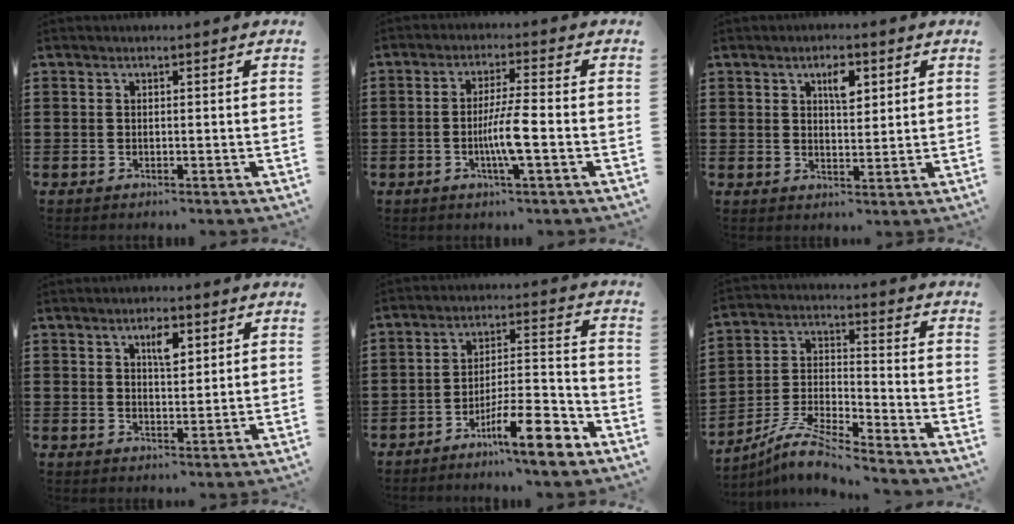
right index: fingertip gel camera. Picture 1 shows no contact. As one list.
[{"total": 5.8, "force": [-1.6, 0.2, 5.6], "torque": [-0.109, -0.010, -0.034]}, {"total": 4.1, "force": [1.9, 1.8, 3.1], "torque": [-0.045, -0.001, 0.027]}, {"total": 4.0, "force": [1.9, 1.6, 3.1], "torque": [-0.051, 0.001, 0.028]}, {"total": 11.0, "force": [-8.0, 2.1, 7.3], "torque": [-0.115, 0.023, -0.143]}, {"total": 8.1, "force": [-7.6, 0.3, 2.7], "torque": [-0.069, 0.001, -0.154]}]